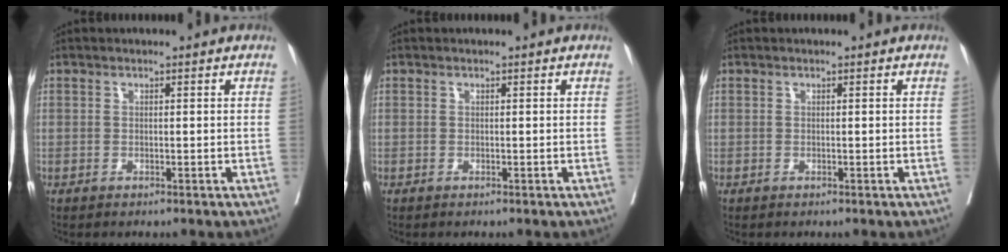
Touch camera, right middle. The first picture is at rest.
{"total": 0.0}
{"total": 0.0}